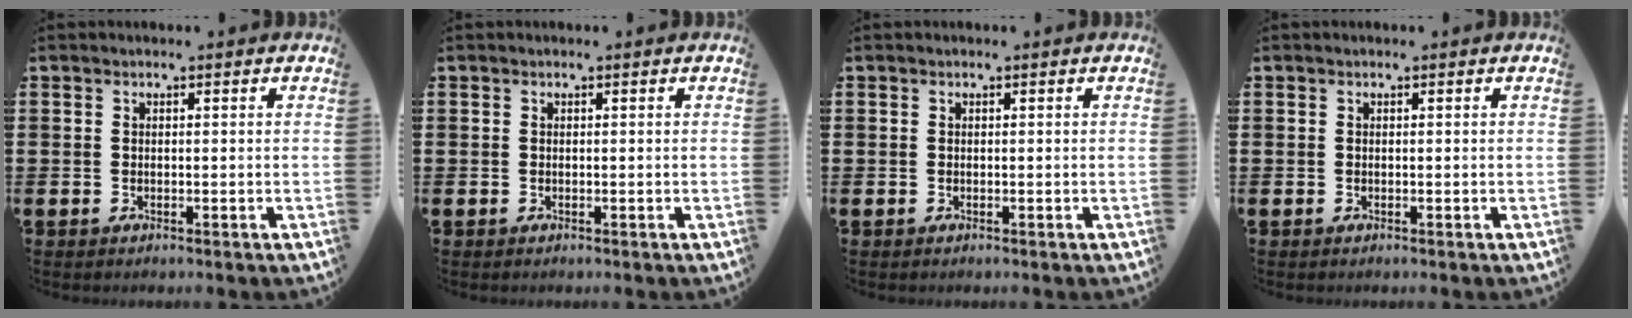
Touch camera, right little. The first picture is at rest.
{"total": 0.0}
{"total": 0.0}
{"total": 0.0}